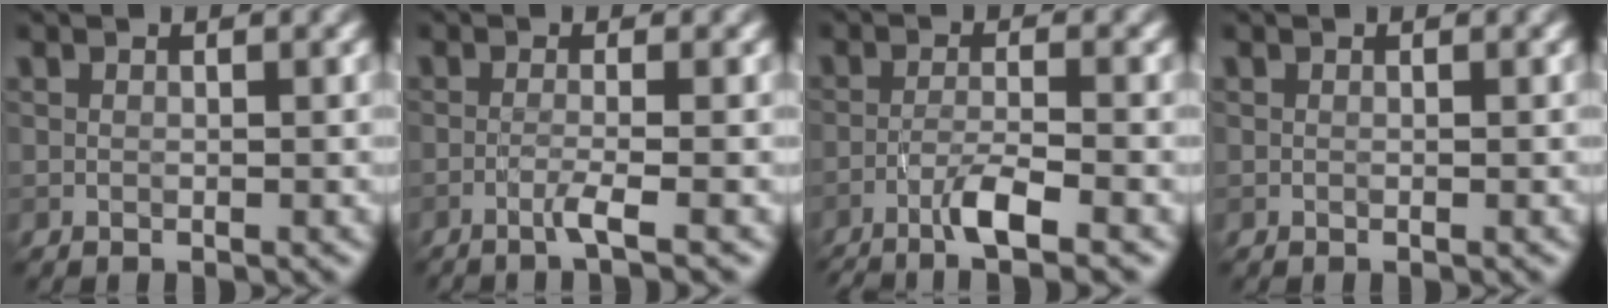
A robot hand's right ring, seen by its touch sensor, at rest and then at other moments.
{"total": 2.3, "force": [-1.0, 0.3, 2.0], "torque": [-0.026, 0.000, -0.032]}
{"total": 3.8, "force": [-2.2, 0.4, 3.1], "torque": [-0.057, 0.004, -0.051]}
{"total": 0.0}